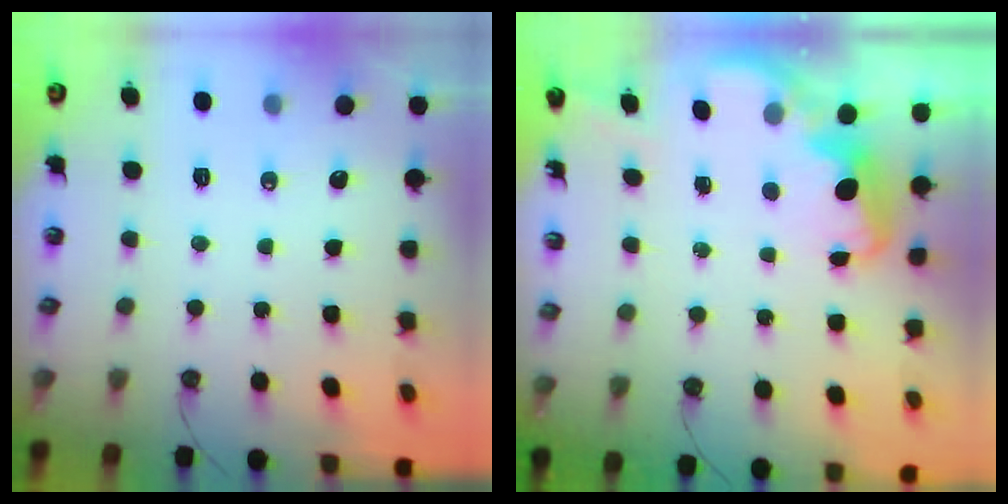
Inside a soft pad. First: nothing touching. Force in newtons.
{"total": 2.7, "press": 2.6, "slide": 0.8}